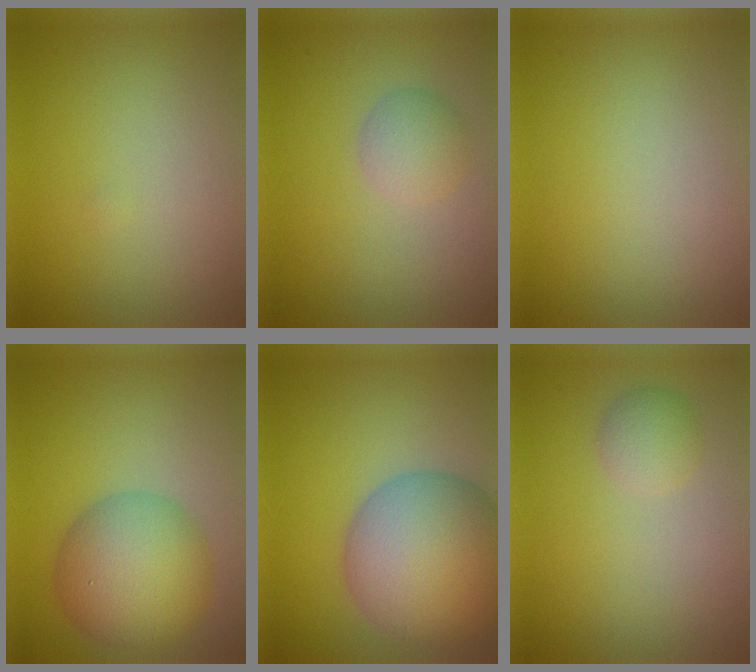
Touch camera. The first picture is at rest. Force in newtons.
{"total": 2.3, "press": 2.3, "slide": 0.0}
{"total": 0.0}
{"total": 7.8, "press": 7.8, "slide": 0.2}
{"total": 11.6, "press": 11.6, "slide": 0.6}
{"total": 1.8, "press": 1.8, "slide": 0.1}